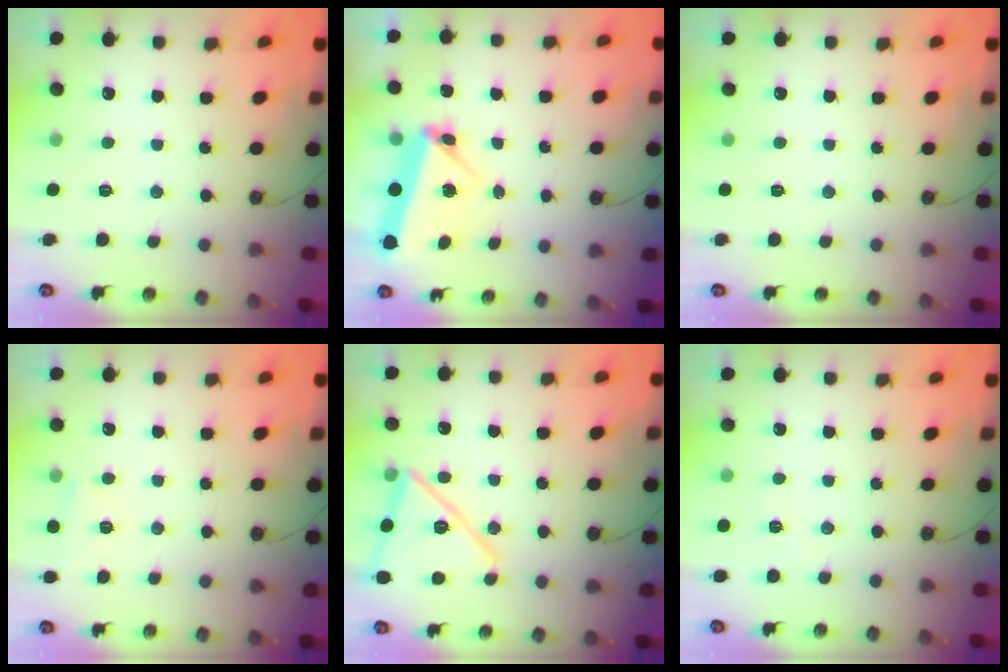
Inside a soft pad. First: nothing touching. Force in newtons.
{"total": 5.9, "press": 5.0, "slide": 3.0}
{"total": 0.0}
{"total": 2.7, "press": 2.6, "slide": 0.7}
{"total": 18.2, "press": 18.2, "slide": 0.6}
{"total": 2.9, "press": 1.9, "slide": 2.2}